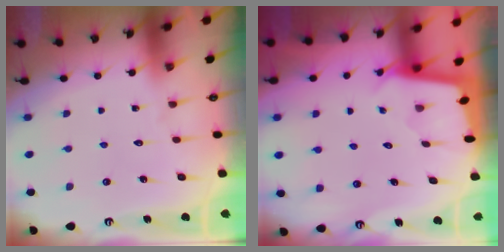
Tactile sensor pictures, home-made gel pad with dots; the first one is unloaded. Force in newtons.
{"total": 2.0, "press": 2.0, "slide": 0.2}